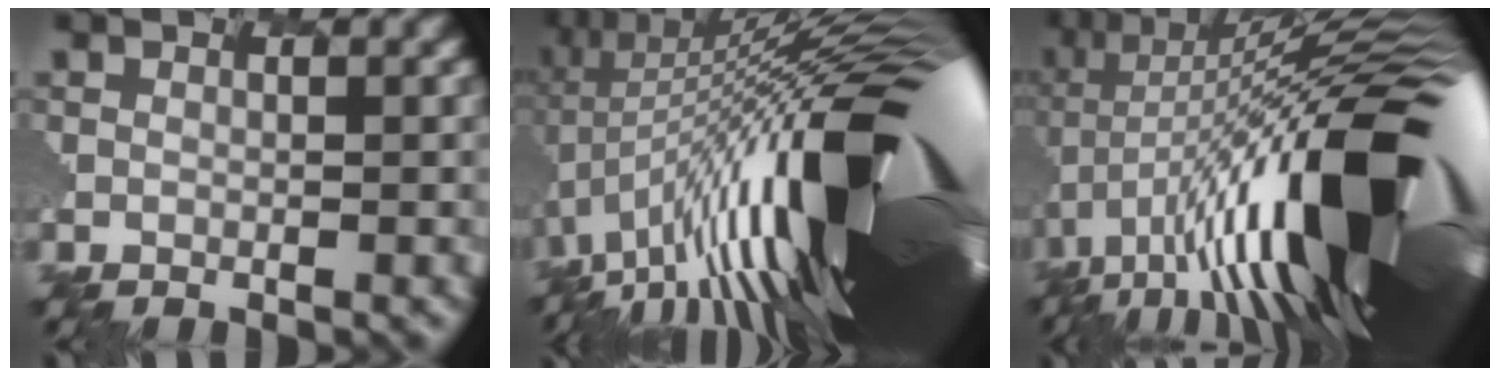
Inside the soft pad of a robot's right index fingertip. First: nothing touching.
{"total": 19.4, "force": [0.7, 6.0, 18.4], "torque": [-0.294, 0.011, 0.008]}
{"total": 18.2, "force": [-1.0, 6.1, 17.1], "torque": [-0.268, 0.012, -0.034]}